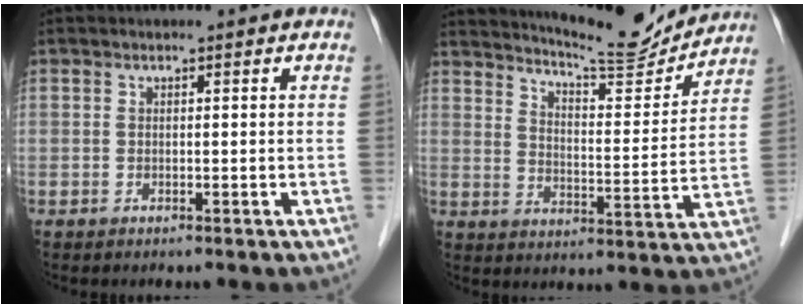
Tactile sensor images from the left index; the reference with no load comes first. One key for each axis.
{"total": 13.2, "fx": 12.7, "fy": 0.4, "fz": 3.3, "tx": -0.060, "ty": -0.016, "tz": 0.183}